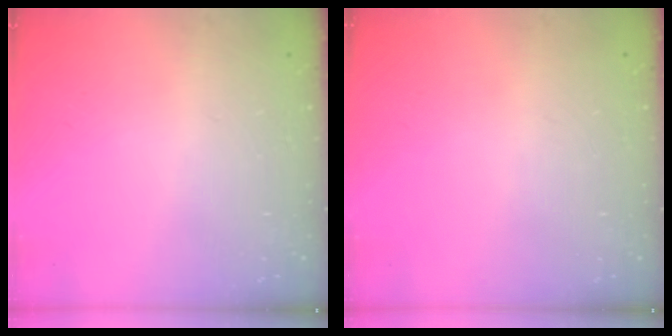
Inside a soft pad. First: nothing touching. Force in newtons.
{"total": 0.0}